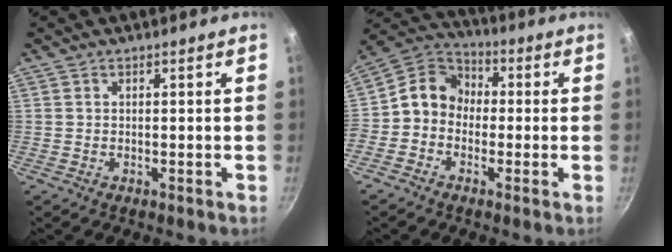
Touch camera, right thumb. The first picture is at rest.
{"total": 10.0, "force": [-0.7, 8.4, 5.3], "torque": [-0.064, 0.038, -0.042]}